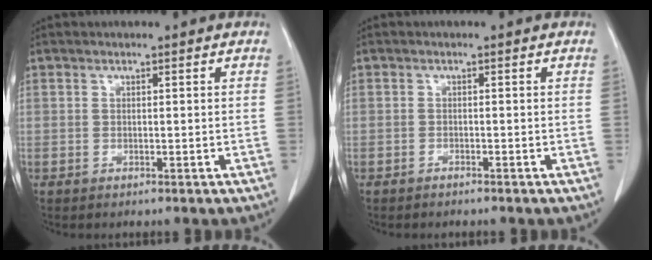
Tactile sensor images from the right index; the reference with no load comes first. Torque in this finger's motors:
{"motor_torque": [-0.05, 0.01, 0.01, 0.01]}